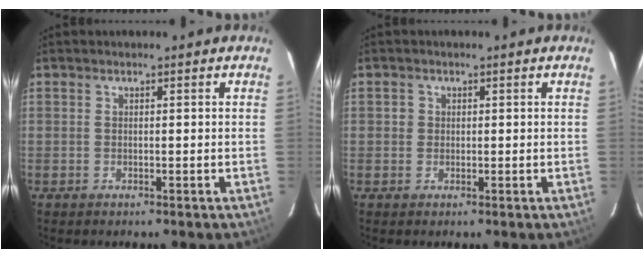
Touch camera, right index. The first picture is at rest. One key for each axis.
{"total": 1.4, "fx": 0.1, "fy": 1.4, "fz": 0.1, "tx": 0.001, "ty": 0.003, "tz": -0.001}